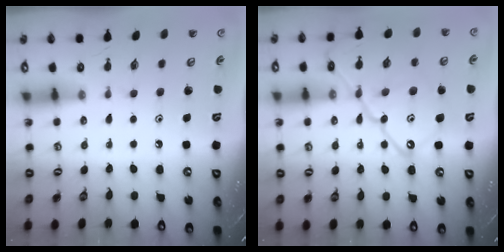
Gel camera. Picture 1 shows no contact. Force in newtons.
{"total": 16.7, "press": 16.6, "slide": 1.8}